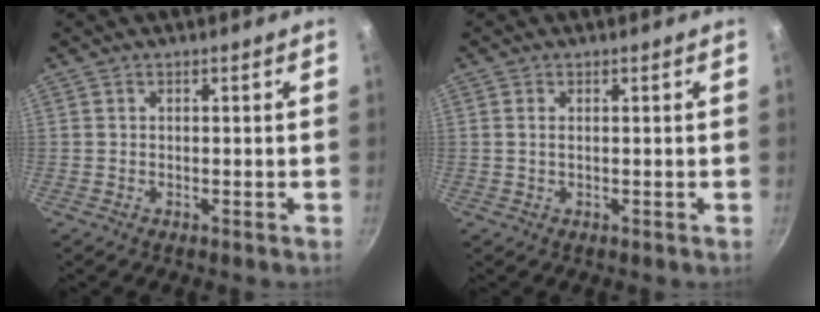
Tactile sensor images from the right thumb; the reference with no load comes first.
{"total": 1.0, "force": [0.1, 0.4, 0.9], "torque": [-0.018, 0.001, 0.001]}